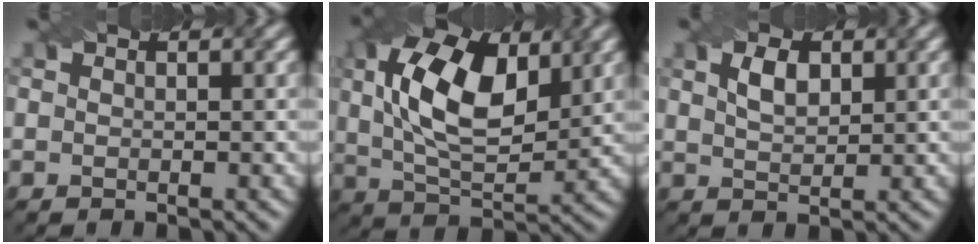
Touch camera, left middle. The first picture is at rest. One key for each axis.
{"total": 11.0, "fx": 3.0, "fy": 5.6, "fz": 8.9, "tx": -0.166, "ty": 0.012, "tz": 0.045}
{"total": 2.5, "fx": 1.1, "fy": 1.4, "fz": 1.8, "tx": -0.042, "ty": 0.004, "tz": 0.024}